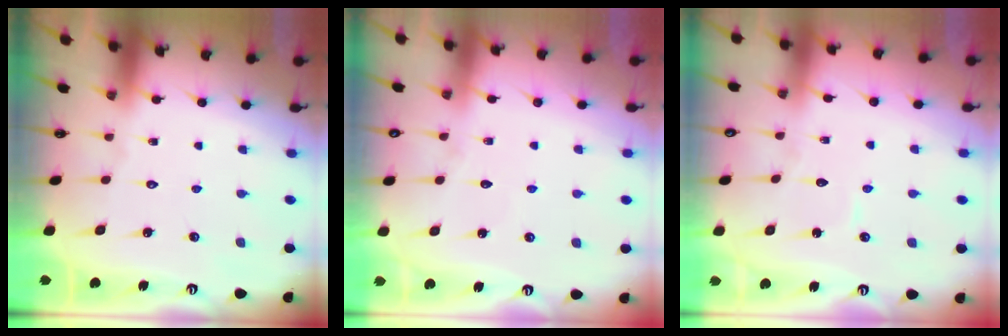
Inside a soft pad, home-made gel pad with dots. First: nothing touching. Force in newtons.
{"total": 3.2, "press": 3.2, "slide": 0.4}
{"total": 3.9, "press": 3.9, "slide": 0.3}